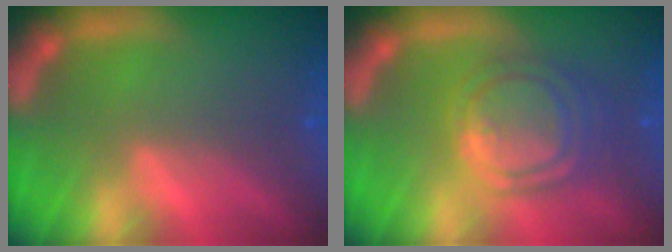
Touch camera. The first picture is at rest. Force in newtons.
{"total": 7.6}